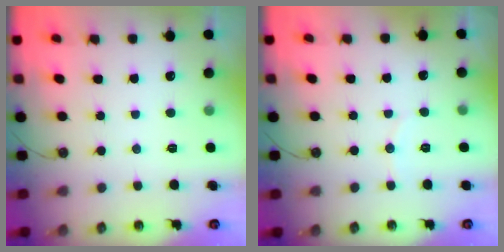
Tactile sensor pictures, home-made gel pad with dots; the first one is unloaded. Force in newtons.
{"total": 2.7, "press": 2.7, "slide": 0.3}